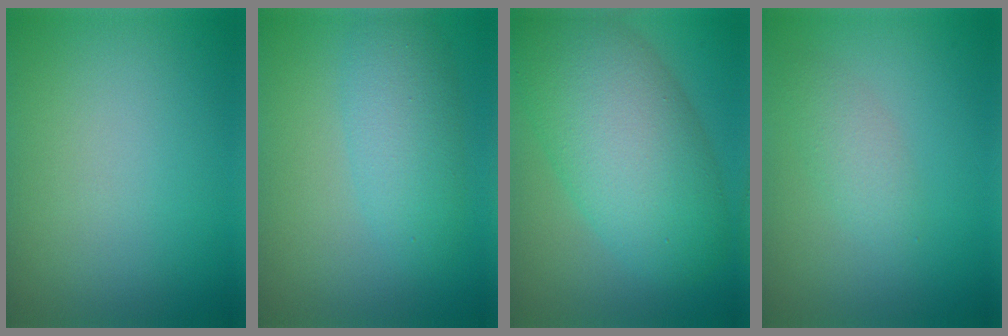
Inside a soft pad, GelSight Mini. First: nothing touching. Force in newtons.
{"total": 3.8, "press": 3.8, "slide": 0.1}
{"total": 9.9, "press": 9.9, "slide": 0.6}
{"total": 1.9, "press": 1.9, "slide": 0.1}